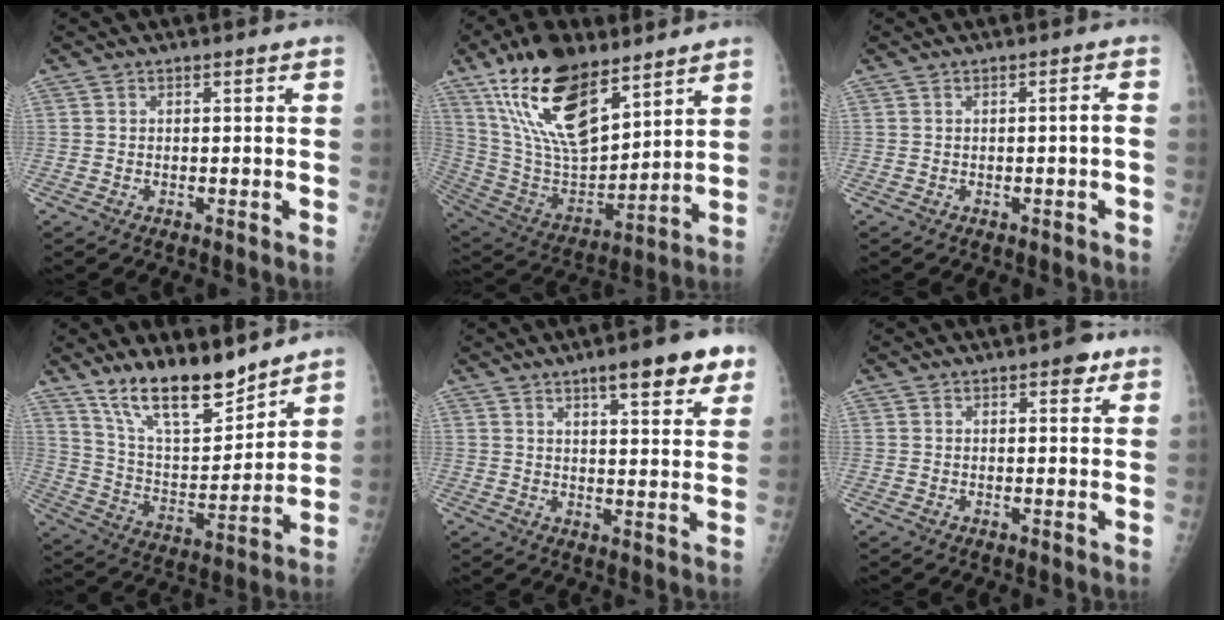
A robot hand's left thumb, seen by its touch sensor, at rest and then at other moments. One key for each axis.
{"total": 22.0, "fx": 13.5, "fy": 9.6, "fz": 14.5, "tx": -0.240, "ty": -0.059, "tz": 0.259}
{"total": 1.2, "fx": -0.4, "fy": -0.1, "fz": 1.1, "tx": -0.023, "ty": 0.008, "tz": -0.003}
{"total": 15.6, "fx": 12.4, "fy": 4.9, "fz": 8.0, "tx": -0.103, "ty": -0.080, "tz": 0.230}
{"total": 11.2, "fx": 6.8, "fy": 2.8, "fz": 8.5, "tx": -0.091, "ty": -0.026, "tz": 0.089}
{"total": 2.8, "fx": 1.6, "fy": 1.3, "fz": 1.9, "tx": -0.012, "ty": -0.003, "tz": 0.017}